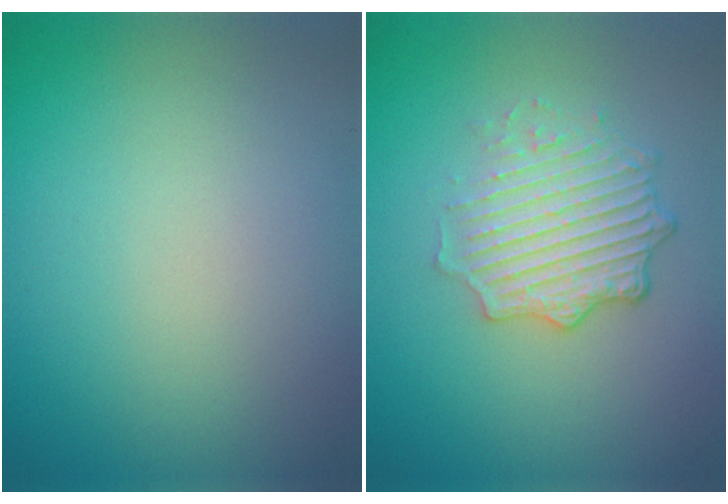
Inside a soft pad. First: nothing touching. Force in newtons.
{"total": 4.9, "press": 3.5, "slide": 3.3}